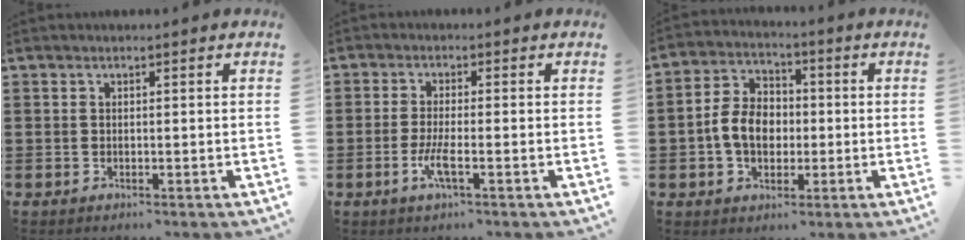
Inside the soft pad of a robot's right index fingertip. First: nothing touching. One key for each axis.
{"total": 3.9, "fx": -1.6, "fy": 0.6, "fz": 3.5, "tx": -0.080, "ty": -0.009, "tz": -0.034}
{"total": 7.2, "fx": -1.0, "fy": 5.3, "fz": 4.8, "tx": -0.115, "ty": 0.009, "tz": -0.023}